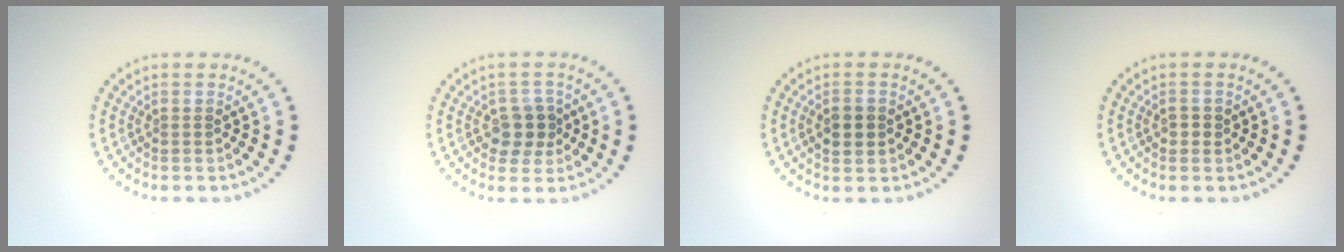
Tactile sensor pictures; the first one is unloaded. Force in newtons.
{"total": 2.8, "press": 2.6, "slide": 1.0}
{"total": 2.5, "press": 2.5, "slide": 0.2}
{"total": 1.0, "press": 1.0, "slide": 0.1}